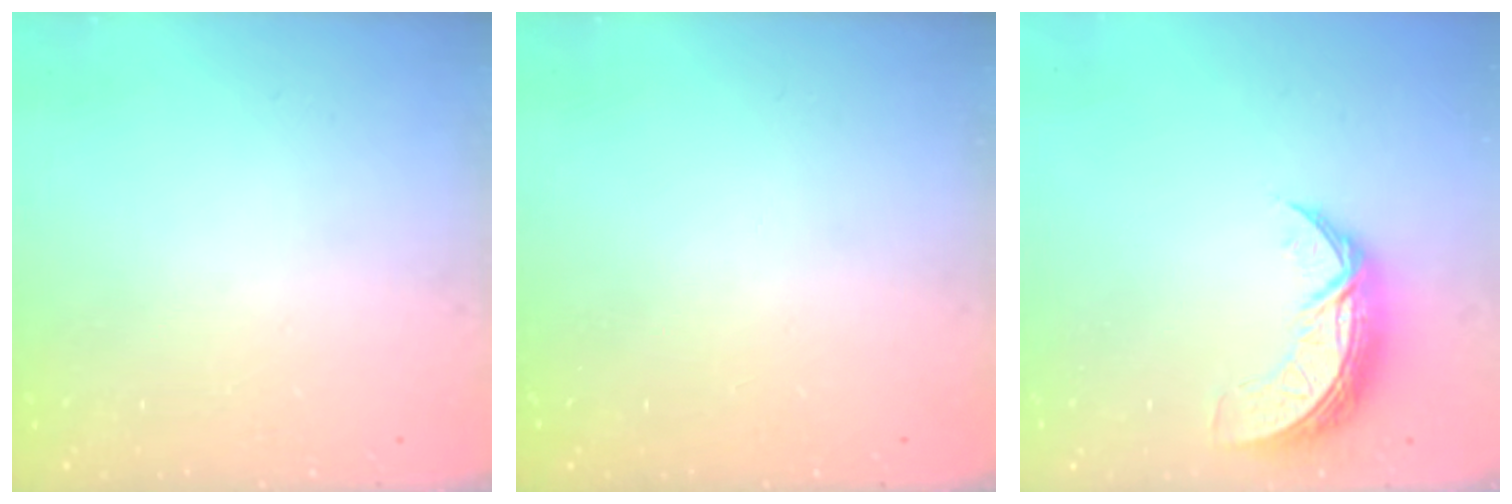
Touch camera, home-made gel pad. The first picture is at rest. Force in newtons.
{"total": 0.0}
{"total": 8.2, "press": 8.2, "slide": 0.3}